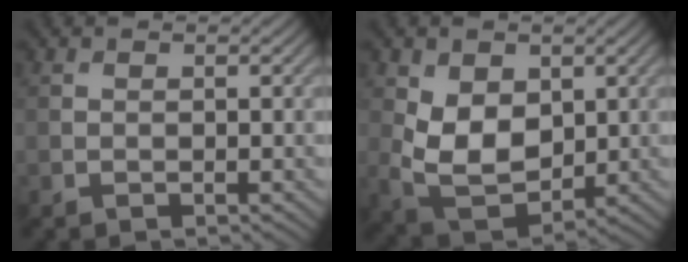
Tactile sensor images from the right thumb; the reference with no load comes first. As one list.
[{"total": 8.2, "force": [1.0, 5.7, 5.9], "torque": [-0.135, -0.014, 0.021]}]